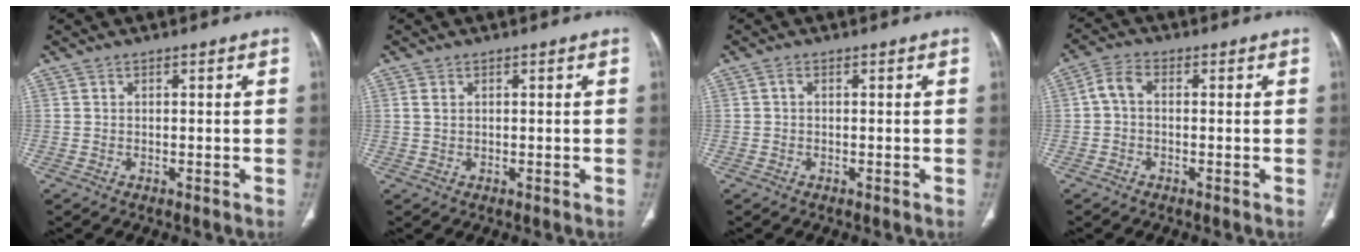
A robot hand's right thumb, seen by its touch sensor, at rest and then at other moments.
{"total": 1.5, "force": [0.6, 1.0, 1.0], "torque": [-0.024, 0.001, 0.016]}
{"total": 0.5, "force": [0.0, 0.3, 0.5], "torque": [-0.008, 0.001, -0.005]}
{"total": 3.9, "force": [-0.1, 2.5, 3.0], "torque": [-0.057, 0.013, -0.010]}